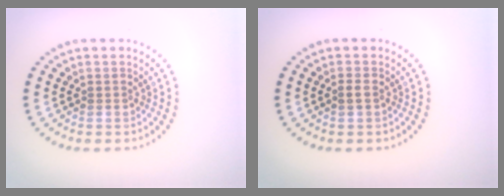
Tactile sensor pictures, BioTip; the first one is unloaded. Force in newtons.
{"total": 0.8, "press": 0.8, "slide": 0.1}